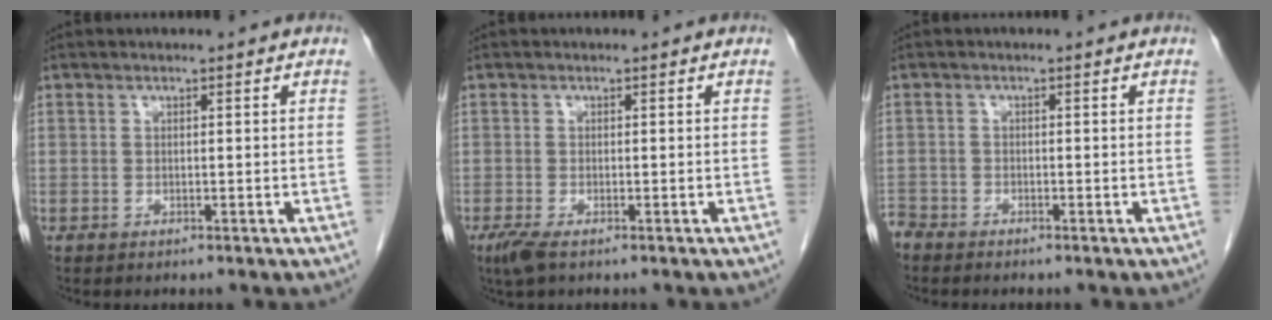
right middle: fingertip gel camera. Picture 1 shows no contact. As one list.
[{"total": 2.2, "force": [-1.4, 0.5, 1.7], "torque": [-0.041, -0.008, -0.027]}, {"total": 2.1, "force": [-2.1, 0.5, 0.0], "torque": [-0.001, -0.007, -0.040]}]